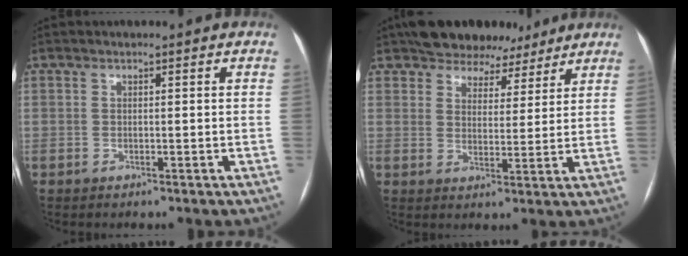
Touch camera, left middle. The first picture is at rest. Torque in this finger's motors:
{"motor_torque": [0.67, -0.66, 0.07, 0.05]}